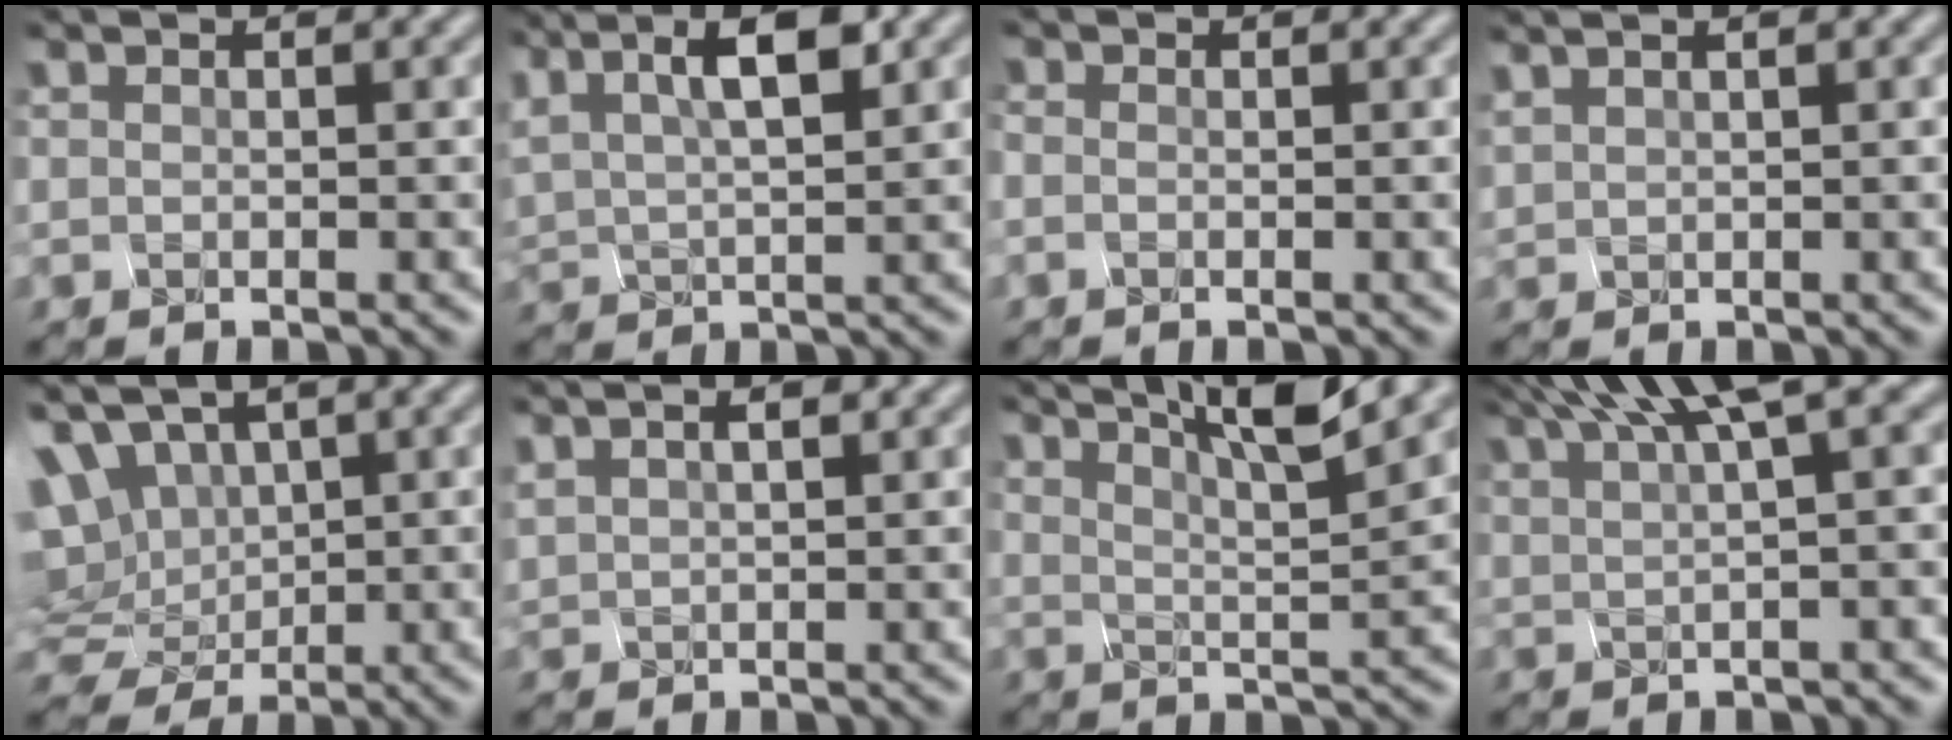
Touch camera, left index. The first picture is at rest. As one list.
[{"total": 8.6, "force": [5.2, 3.0, 6.1], "torque": [-0.126, 0.033, 0.076]}, {"total": 0.8, "force": [-0.1, 0.6, 0.5], "torque": [-0.004, 0.001, -0.014]}, {"total": 3.7, "force": [2.7, 1.4, 2.0], "torque": [-0.013, 0.027, 0.024]}, {"total": 8.2, "force": [4.0, 5.1, 5.1], "torque": [-0.129, 0.025, 0.089]}, {"total": 5.0, "force": [3.5, 2.0, 3.0], "torque": [-0.031, 0.036, 0.035]}, {"total": 7.5, "force": [5.1, 0.9, 5.5], "torque": [-0.083, 0.017, 0.081]}, {"total": 7.5, "force": [4.9, 1.4, 5.6], "torque": [-0.062, 0.032, 0.072]}]